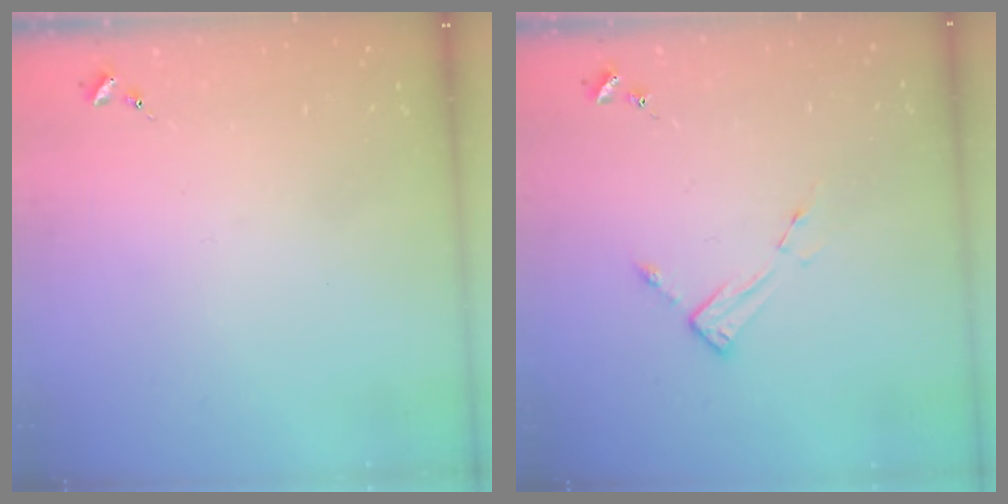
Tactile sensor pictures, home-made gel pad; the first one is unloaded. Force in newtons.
{"total": 4.4, "press": 4.4, "slide": 0.2}